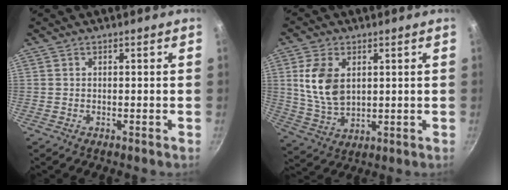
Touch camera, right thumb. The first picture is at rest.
{"total": 10.4, "force": [2.5, 6.6, 7.6], "torque": [-0.140, -0.021, 0.055]}